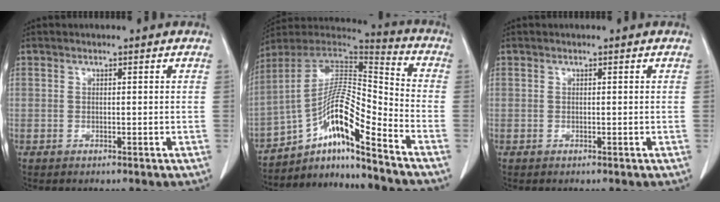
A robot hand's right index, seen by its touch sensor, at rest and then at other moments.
{"total": 15.9, "force": [-9.6, 1.4, 12.6], "torque": [-0.227, 0.019, -0.164]}
{"total": 0.0}